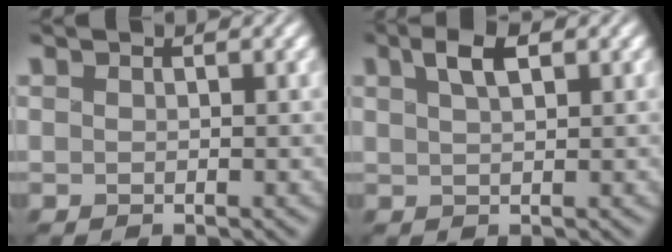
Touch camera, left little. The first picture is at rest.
{"total": 3.0, "force": [1.2, 1.2, 2.5], "torque": [-0.050, 0.001, 0.018]}